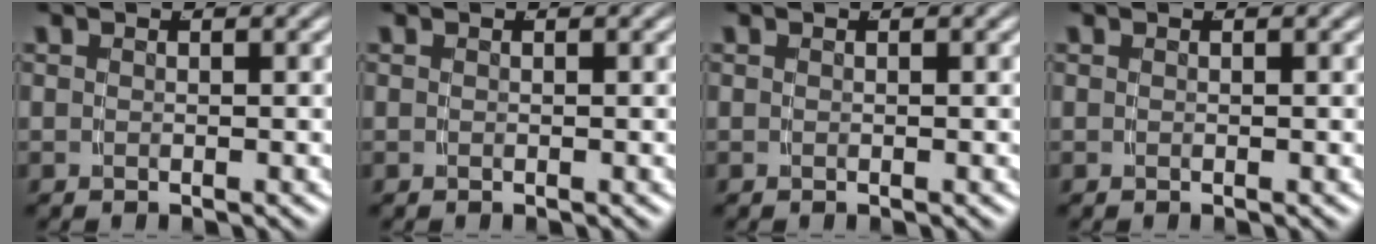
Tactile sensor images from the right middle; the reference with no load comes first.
{"total": 0.0}
{"total": 0.0}
{"total": 0.0}